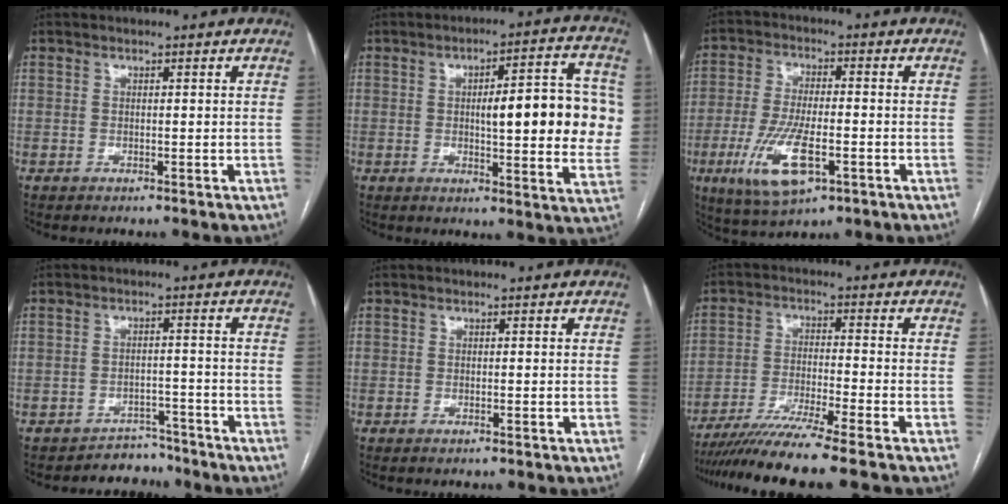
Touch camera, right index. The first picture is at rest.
{"total": 15.1, "force": [1.1, 3.6, 14.7], "torque": [-0.178, 0.023, 0.015]}
{"total": 11.3, "force": [-4.2, 3.9, 9.8], "torque": [-0.201, -0.012, -0.070]}
{"total": 4.4, "force": [-3.9, 1.7, -1.1], "torque": [0.023, 0.021, -0.057]}
{"total": 0.0}
{"total": 10.5, "force": [-8.7, -1.8, 5.7], "torque": [-0.087, -0.031, -0.147]}